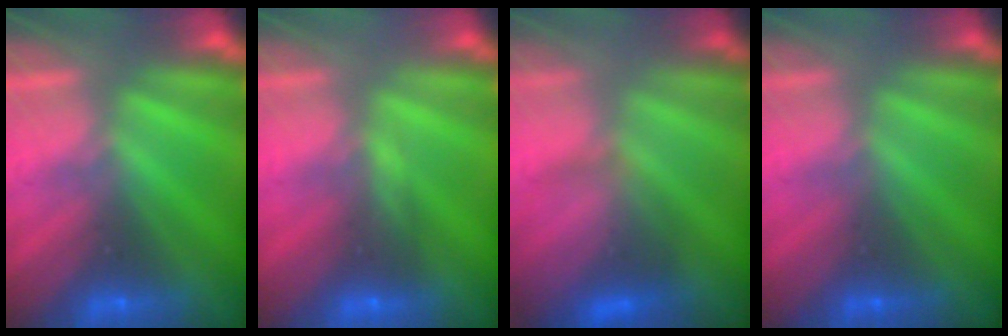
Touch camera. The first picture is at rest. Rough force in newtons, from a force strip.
{"total": 4.4}
{"total": 3.3}
{"total": 2.6}